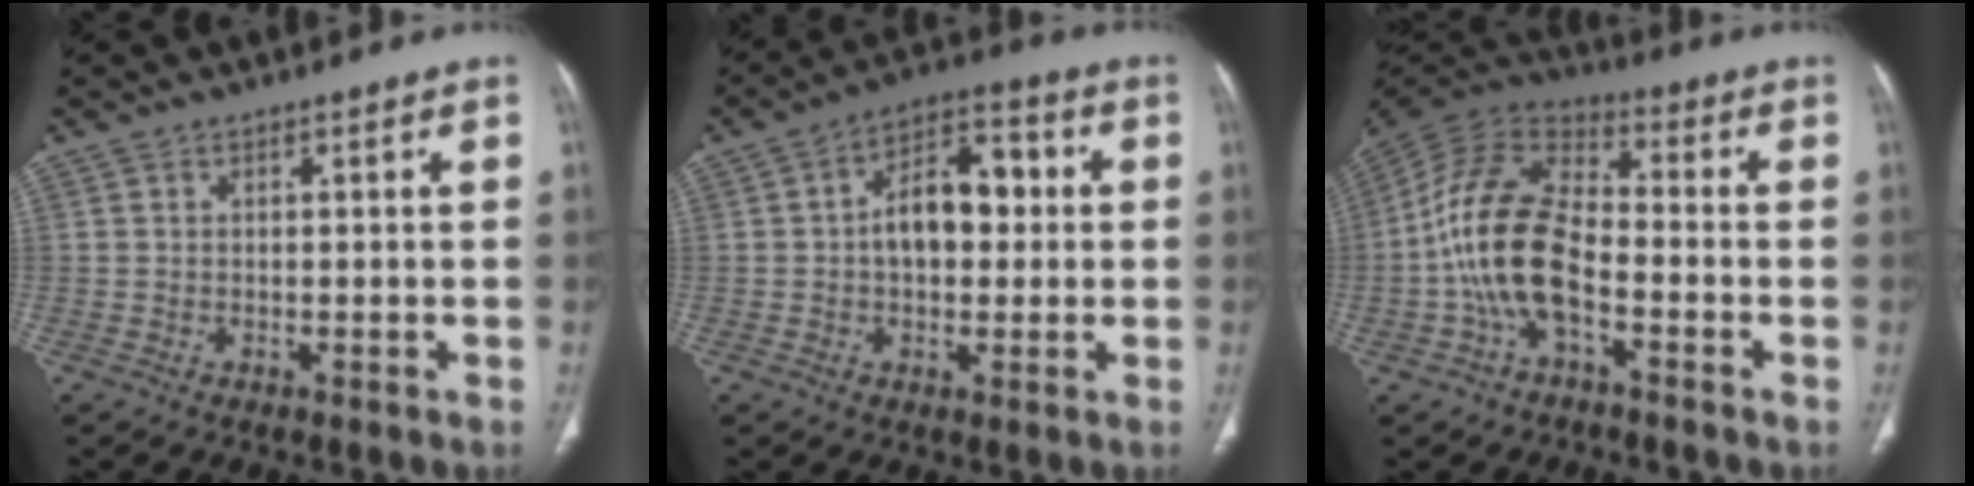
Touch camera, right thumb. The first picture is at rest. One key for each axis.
{"total": 11.6, "fx": 0.7, "fy": 7.2, "fz": 9.0, "tx": -0.115, "ty": 0.028, "tz": 0.006}
{"total": 15.7, "fx": -4.0, "fy": 8.5, "fz": 12.6, "tx": -0.253, "ty": 0.040, "tz": -0.081}